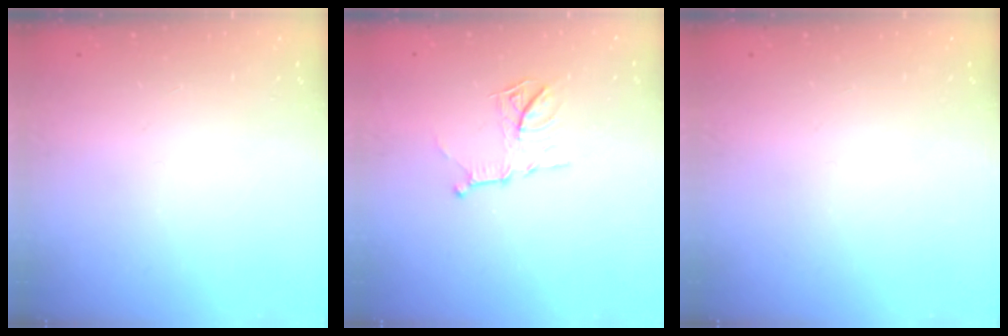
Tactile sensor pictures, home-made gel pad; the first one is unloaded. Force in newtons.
{"total": 10.6, "press": 10.6, "slide": 0.8}
{"total": 0.0}